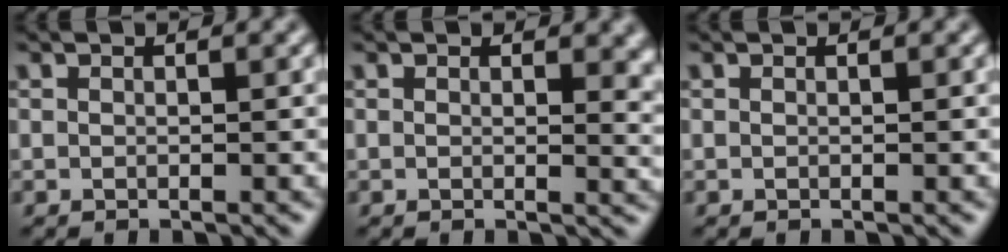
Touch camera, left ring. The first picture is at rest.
{"total": 2.6, "force": [0.7, 1.4, 2.1], "torque": [-0.019, -0.004, 0.009]}
{"total": 0.0}